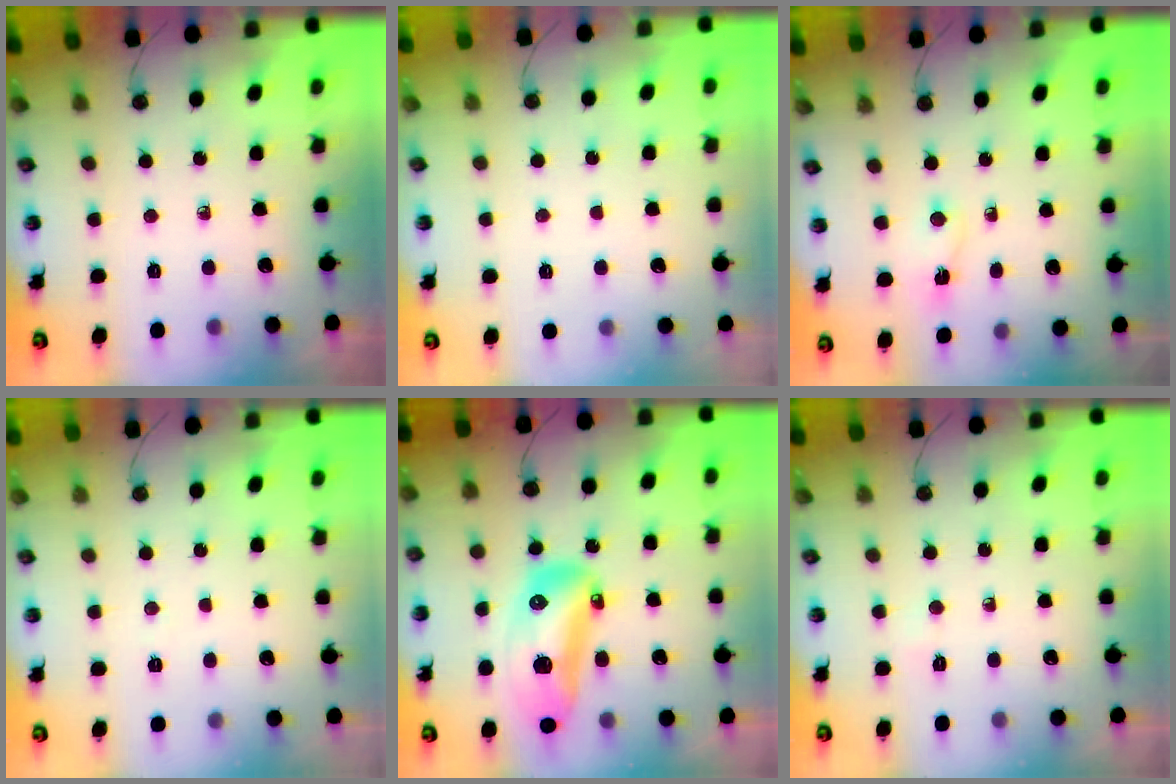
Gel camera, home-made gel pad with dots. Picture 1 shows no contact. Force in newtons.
{"total": 1.1, "press": 1.1, "slide": 0.1}
{"total": 11.2, "press": 2.3, "slide": 11.0}
{"total": 17.6, "press": 5.1, "slide": 16.9}
{"total": 21.1, "press": 18.8, "slide": 9.5}
{"total": 2.8, "press": 2.7, "slide": 0.4}